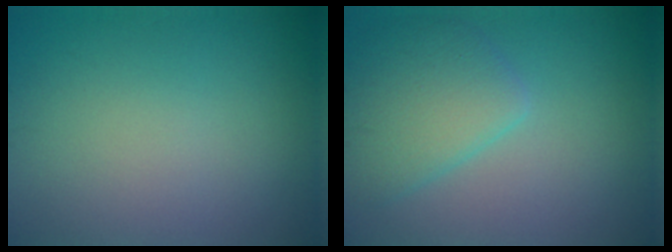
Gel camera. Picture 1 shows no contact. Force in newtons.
{"total": 4.3, "press": 4.3, "slide": 0.2}